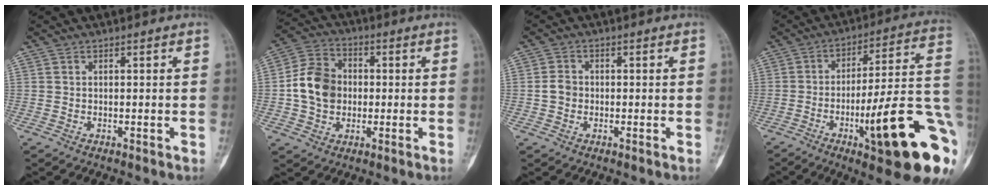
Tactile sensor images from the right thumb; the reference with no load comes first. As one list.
[{"total": 10.7, "force": [-0.3, 8.7, 6.2], "torque": [-0.095, 0.022, -0.013]}, {"total": 2.6, "force": [-0.3, 2.3, 1.2], "torque": [-0.021, 0.009, -0.010]}, {"total": 25.1, "force": [-7.7, 4.7, 23.4], "torque": [-0.280, 0.020, -0.103]}]